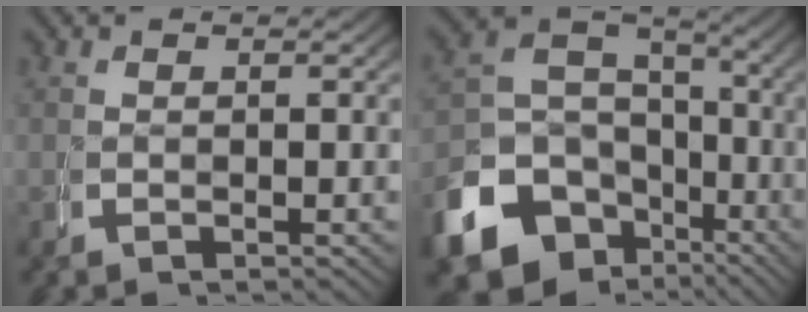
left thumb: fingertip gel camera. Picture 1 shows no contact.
{"total": 11.6, "force": [-3.4, 9.1, 6.3], "torque": [-0.125, -0.041, -0.037]}